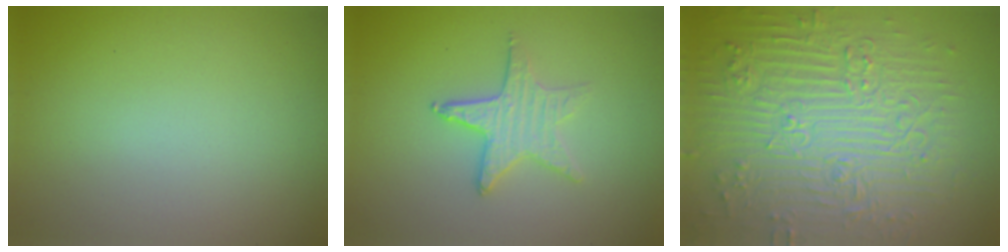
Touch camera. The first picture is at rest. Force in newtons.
{"total": 2.8, "press": 2.5, "slide": 1.3}
{"total": 9.8, "press": 6.9, "slide": 7.0}